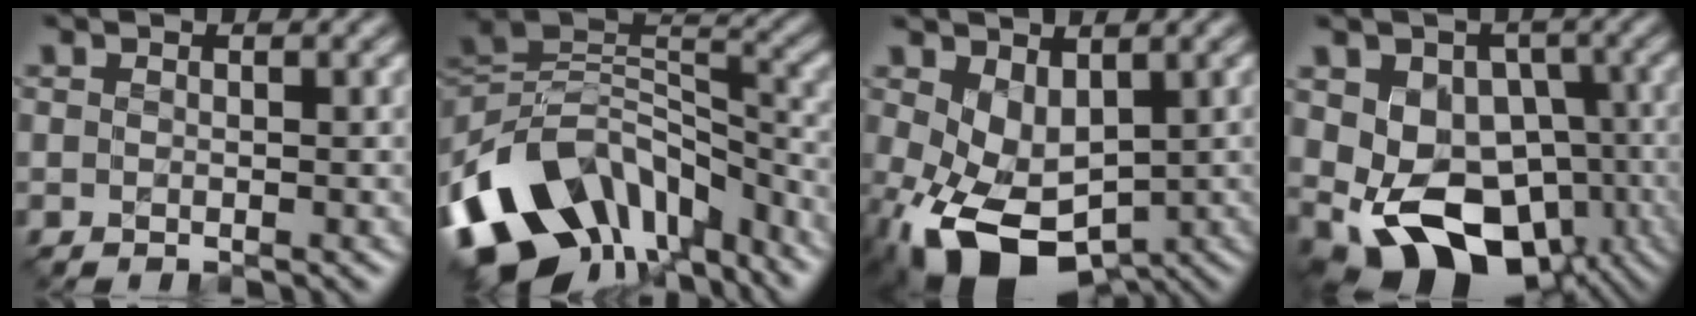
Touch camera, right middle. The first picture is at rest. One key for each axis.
{"total": 14.0, "fx": -8.3, "fy": 8.7, "fz": 7.3, "tx": -0.161, "ty": 0.018, "tz": -0.138}
{"total": 7.6, "fx": -1.7, "fy": 4.8, "fz": 5.6, "tx": -0.128, "ty": -0.019, "tz": -0.015}
{"total": 10.9, "fx": -2.4, "fy": 7.9, "fz": 7.1, "tx": -0.105, "ty": -0.015, "tz": -0.038}